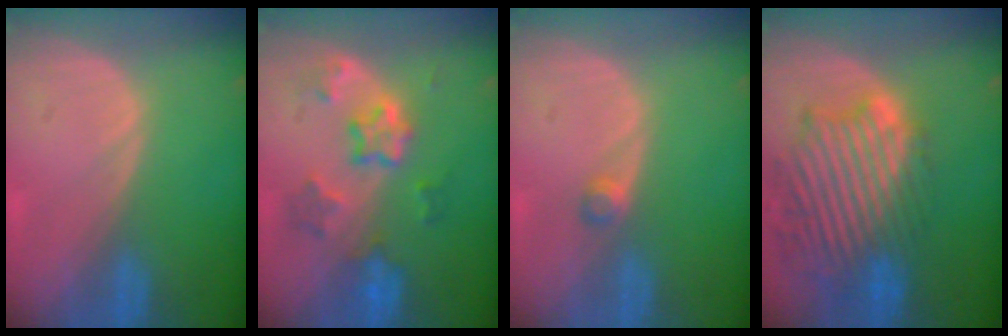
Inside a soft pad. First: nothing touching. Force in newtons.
{"total": 7.0, "press": 6.4, "slide": 2.8}
{"total": 1.6, "press": 1.4, "slide": 0.8}
{"total": 13.6, "press": 11.7, "slide": 6.8}